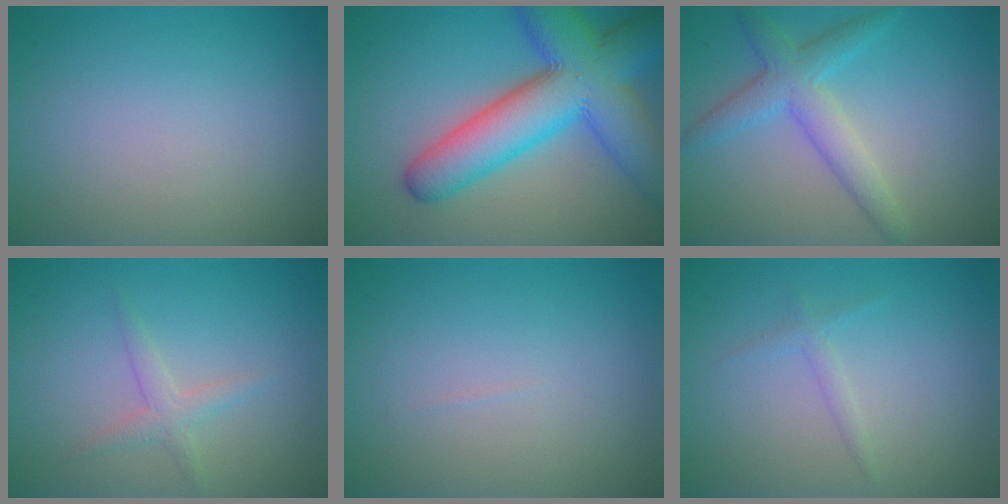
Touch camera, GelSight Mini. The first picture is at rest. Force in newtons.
{"total": 11.1, "press": 11.1, "slide": 0.4}
{"total": 3.9, "press": 3.9, "slide": 0.1}
{"total": 1.6, "press": 1.6, "slide": 0.1}
{"total": 0.0}
{"total": 1.0, "press": 1.0, "slide": 0.1}